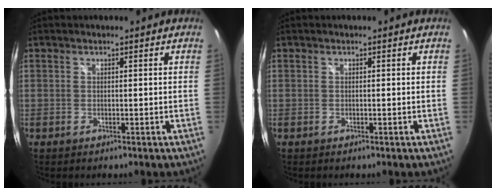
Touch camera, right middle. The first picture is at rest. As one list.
[{"total": 0.0}]